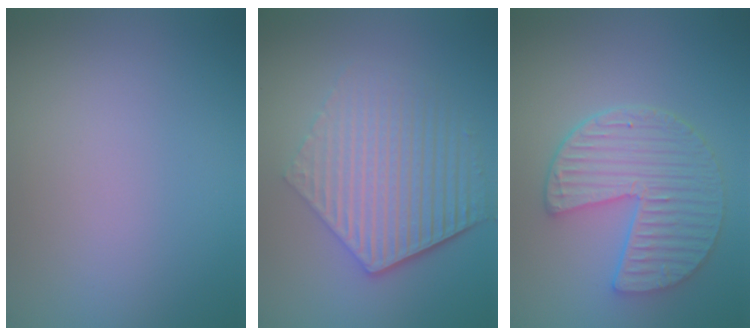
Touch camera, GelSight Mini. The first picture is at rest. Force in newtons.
{"total": 6.2, "press": 4.6, "slide": 4.2}
{"total": 5.4, "press": 4.5, "slide": 3.0}